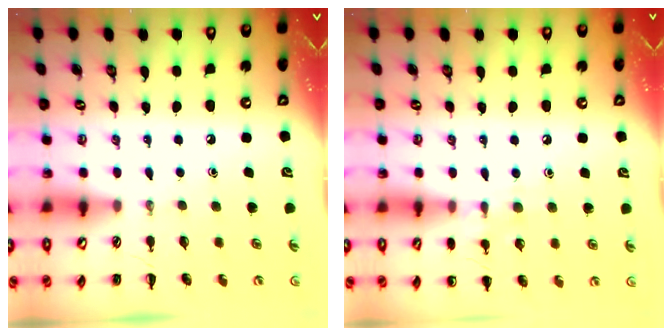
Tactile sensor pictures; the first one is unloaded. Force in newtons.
{"total": 7.5, "press": 7.2, "slide": 1.9}